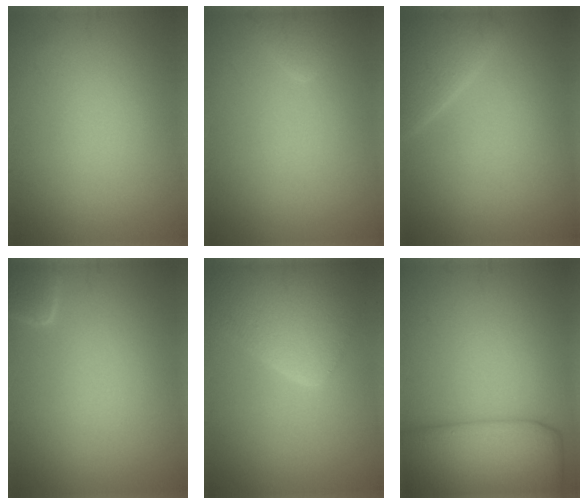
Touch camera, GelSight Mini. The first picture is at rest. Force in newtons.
{"total": 1.4, "press": 1.4, "slide": 0.1}
{"total": 3.0, "press": 3.0, "slide": 0.2}
{"total": 1.7, "press": 1.7, "slide": 0.2}
{"total": 6.5, "press": 6.5, "slide": 0.4}
{"total": 6.7, "press": 6.7, "slide": 0.2}